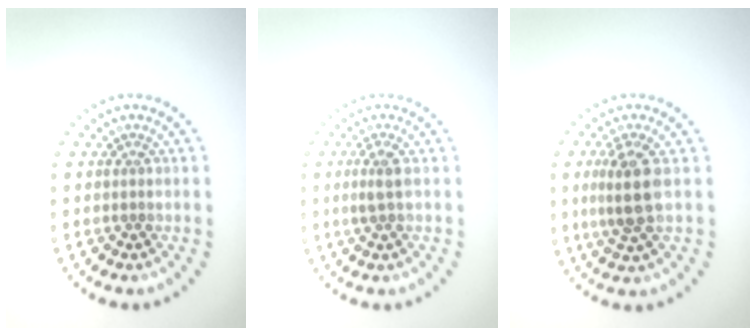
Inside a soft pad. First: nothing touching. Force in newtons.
{"total": 1.6, "press": 1.4, "slide": 0.8}
{"total": 3.9, "press": 3.4, "slide": 1.7}